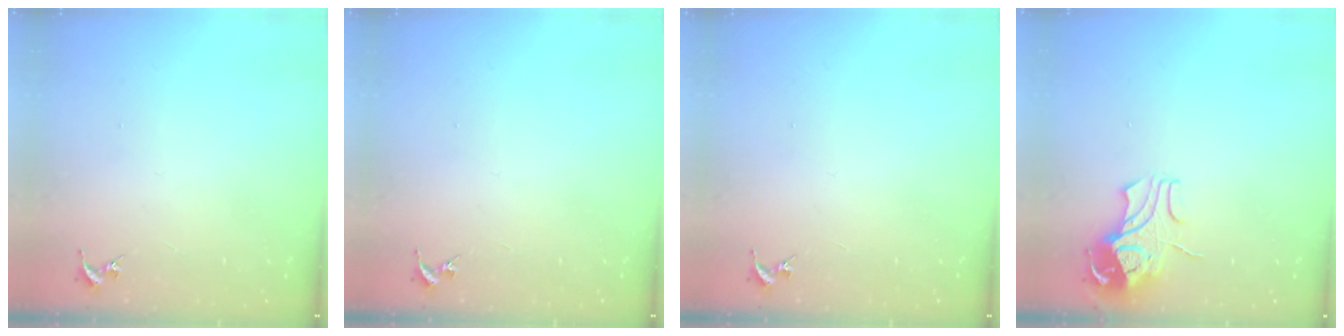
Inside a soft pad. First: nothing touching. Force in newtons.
{"total": 0.0}
{"total": 0.0}
{"total": 9.4, "press": 9.4, "slide": 1.1}